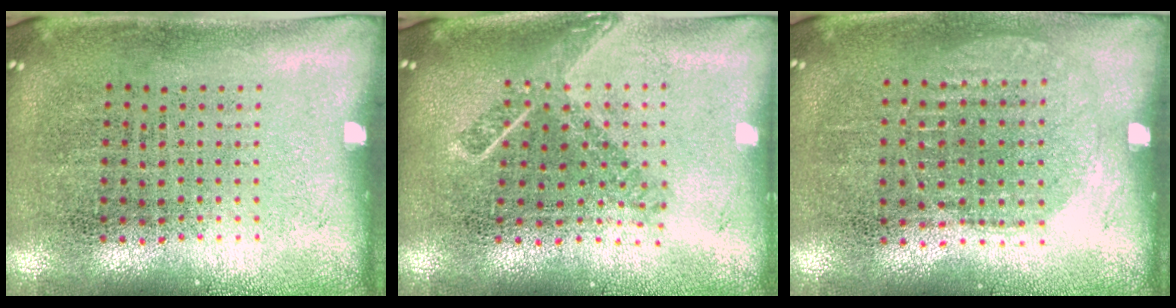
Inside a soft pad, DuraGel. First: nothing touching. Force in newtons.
{"total": 1.8, "press": 1.3, "slide": 1.3}
{"total": 0.7, "press": 0.6, "slide": 0.2}